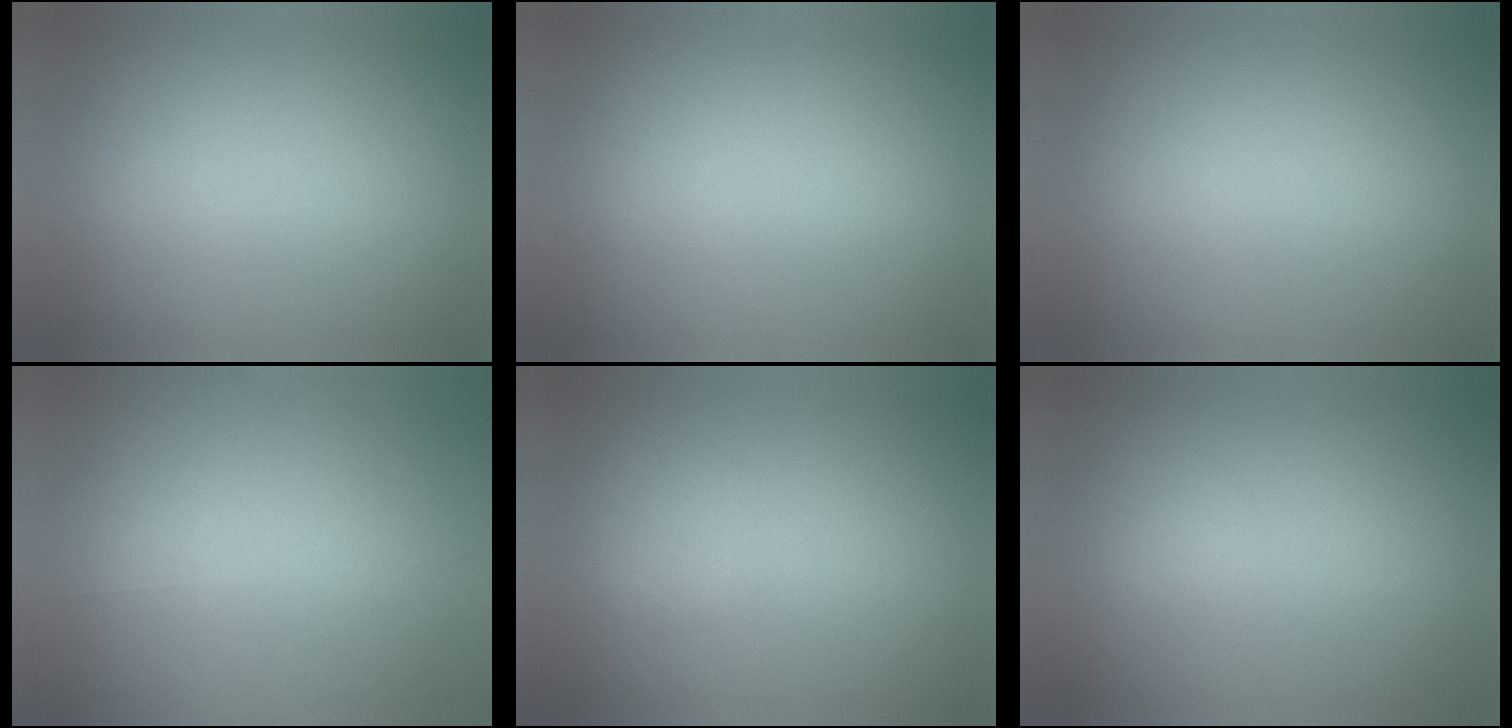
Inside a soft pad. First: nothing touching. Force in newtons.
{"total": 0.0}
{"total": 0.0}
{"total": 6.8}
{"total": 1.1}
{"total": 1.3}